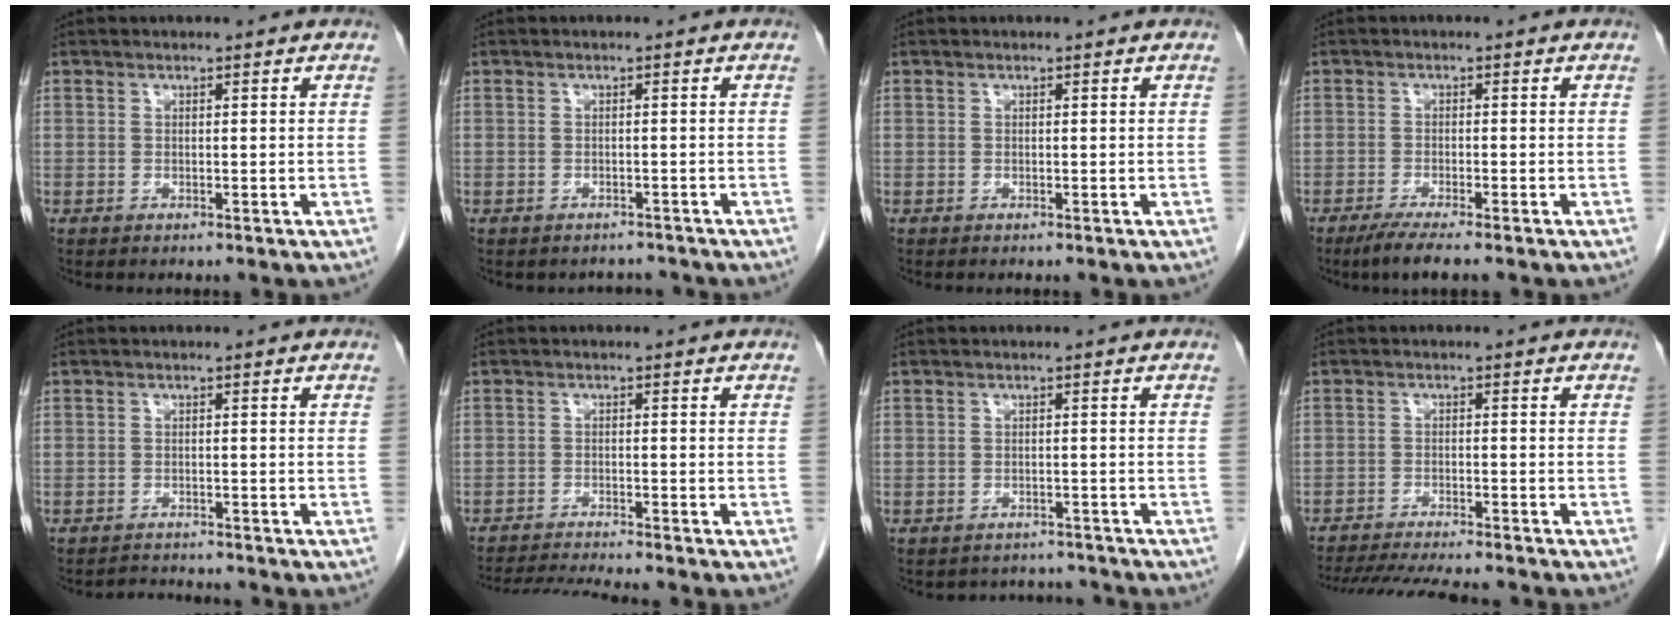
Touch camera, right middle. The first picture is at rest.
{"total": 2.2, "force": [-2.0, 0.9, -0.3], "torque": [0.003, -0.001, -0.029]}
{"total": 0.0}
{"total": 4.4, "force": [-3.3, 0.0, 2.9], "torque": [-0.057, -0.013, -0.058]}
{"total": 2.3, "force": [-2.3, -0.1, -0.3], "torque": [0.001, -0.013, -0.035]}
{"total": 6.2, "force": [-5.8, -1.1, 1.8], "torque": [-0.031, -0.018, -0.097]}
{"total": 4.1, "force": [-3.9, 1.2, -0.6], "torque": [0.005, 0.010, -0.051]}
{"total": 12.9, "force": [-11.6, 1.1, 5.5], "torque": [-0.085, -0.019, -0.167]}